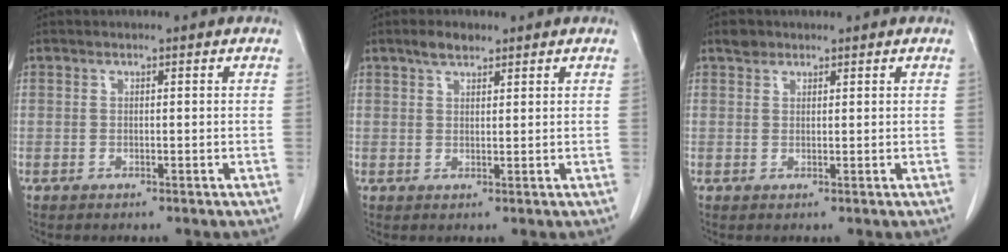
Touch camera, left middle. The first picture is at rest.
{"total": 2.7, "force": [2.1, 1.0, 1.4], "torque": [-0.033, 0.006, 0.036]}
{"total": 1.5, "force": [1.2, 0.9, 0.3], "torque": [-0.007, 0.005, 0.018]}